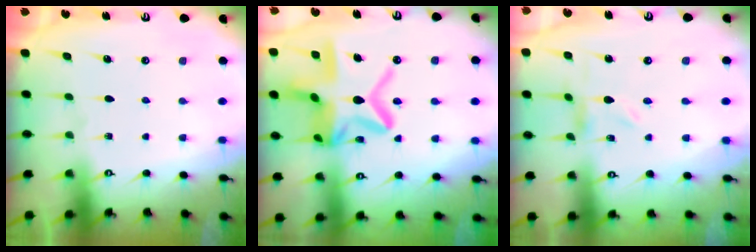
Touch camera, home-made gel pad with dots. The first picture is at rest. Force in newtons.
{"total": 17.7, "press": 17.6, "slide": 1.6}
{"total": 0.0}